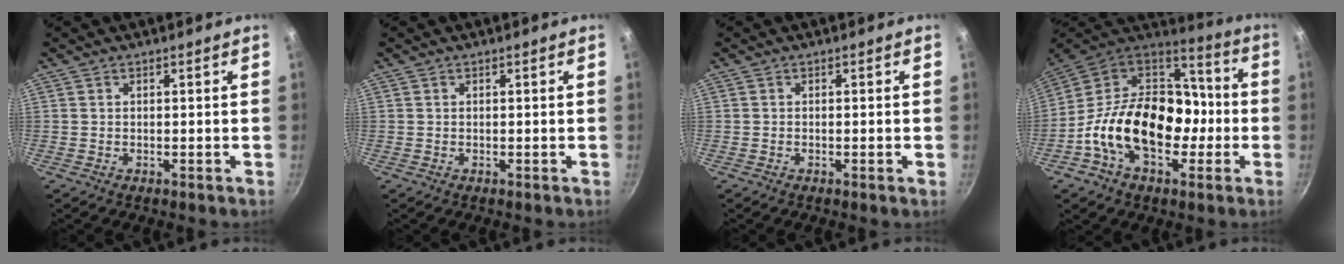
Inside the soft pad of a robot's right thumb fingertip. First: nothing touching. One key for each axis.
{"total": 0.0}
{"total": 0.8, "fx": -0.3, "fy": 0.0, "fz": 0.7, "tx": -0.016, "ty": 0.001, "tz": -0.007}
{"total": 23.8, "fx": -4.9, "fy": 16.2, "fz": 16.8, "tx": -0.245, "ty": 0.061, "tz": -0.092}